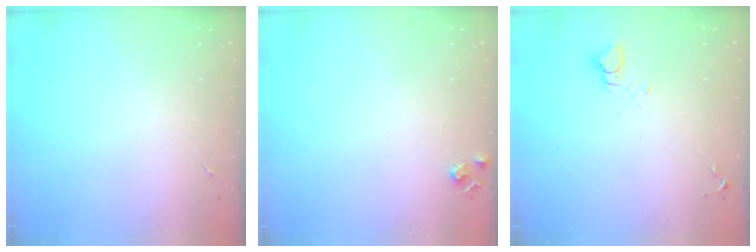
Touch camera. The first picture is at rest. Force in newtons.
{"total": 5.2, "press": 5.2, "slide": 0.7}
{"total": 3.1, "press": 3.1, "slide": 0.1}